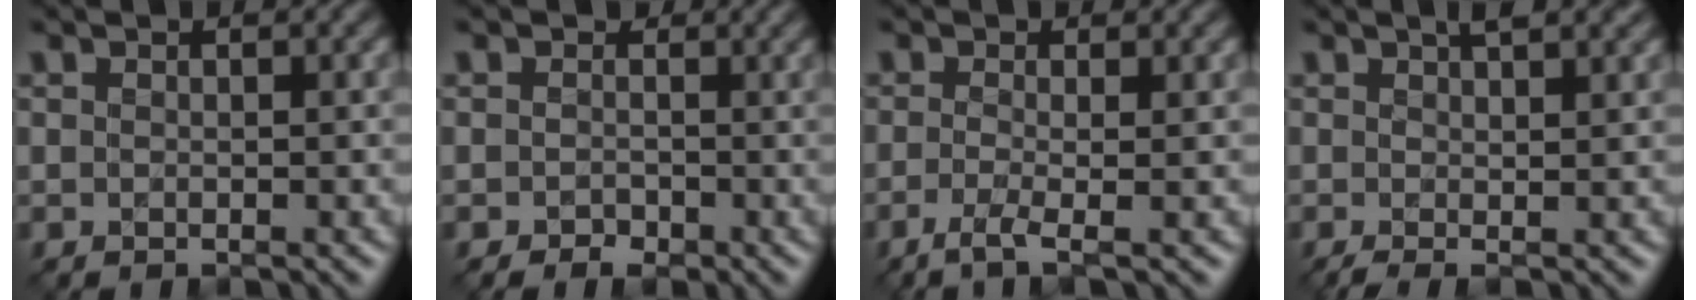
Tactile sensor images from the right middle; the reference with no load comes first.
{"total": 1.0, "force": [-0.1, 0.9, 0.1], "torque": [0.006, 0.007, -0.004]}
{"total": 2.3, "force": [-0.8, 0.6, 2.0], "torque": [-0.040, -0.003, -0.030]}
{"total": 4.0, "force": [1.1, 1.3, 3.6], "torque": [-0.034, 0.014, 0.005]}